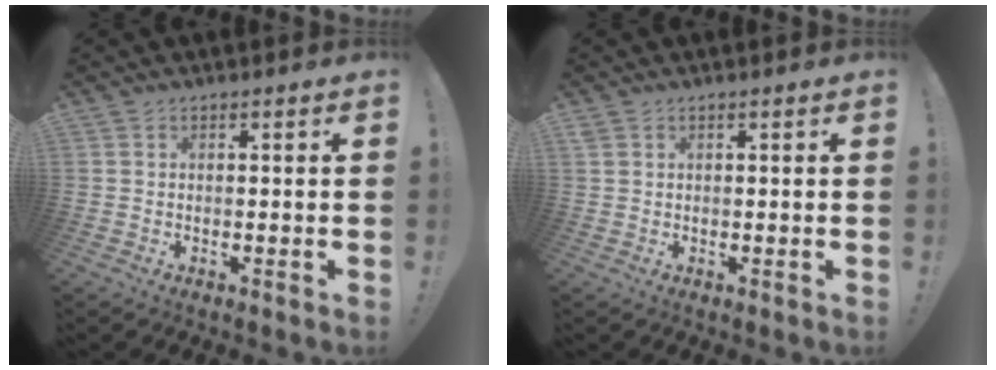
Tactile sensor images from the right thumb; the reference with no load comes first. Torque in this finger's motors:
{"motor_torque": [-0.13, 0.06, 0.36, -0.01, -0.05]}